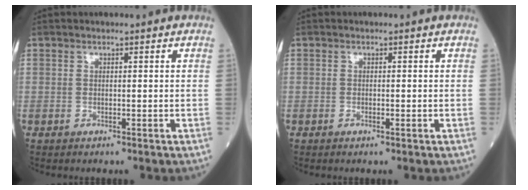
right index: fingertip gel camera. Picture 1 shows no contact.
{"total": 0.8, "force": [-0.2, 0.1, 0.7], "torque": [-0.008, -0.001, -0.003]}